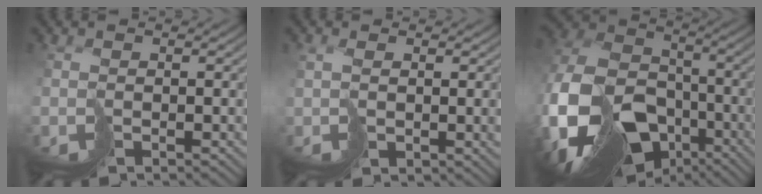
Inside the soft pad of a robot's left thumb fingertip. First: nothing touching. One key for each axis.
{"total": 2.9, "fx": 1.1, "fy": 1.4, "fz": 2.4, "tx": -0.046, "ty": -0.005, "tz": 0.032}
{"total": 18.9, "fx": -8.0, "fy": 13.0, "fz": 11.1, "tx": -0.281, "ty": -0.040, "tz": -0.109}